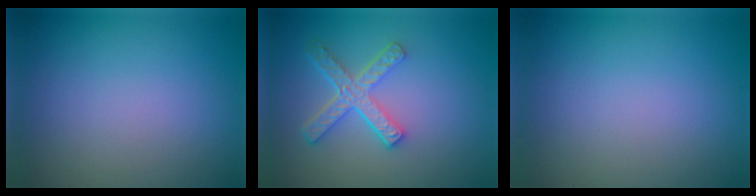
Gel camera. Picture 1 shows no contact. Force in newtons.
{"total": 4.5, "press": 3.3, "slide": 3.1}
{"total": 0.0}